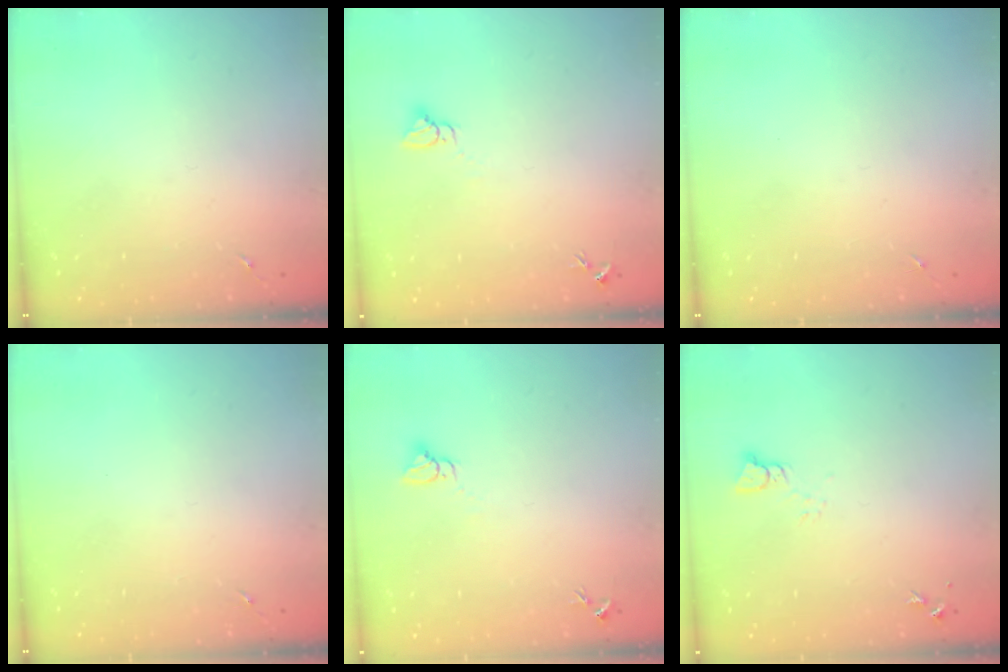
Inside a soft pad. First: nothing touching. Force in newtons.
{"total": 2.7, "press": 2.7, "slide": 0.1}
{"total": 0.0}
{"total": 0.0}
{"total": 2.7, "press": 2.7, "slide": 0.1}
{"total": 2.5, "press": 2.5, "slide": 0.1}